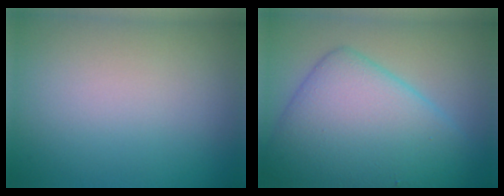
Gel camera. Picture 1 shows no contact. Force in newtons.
{"total": 9.5, "press": 9.5, "slide": 0.1}